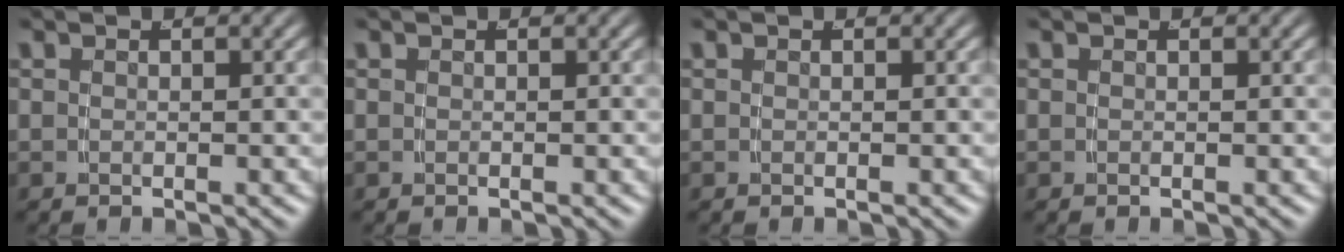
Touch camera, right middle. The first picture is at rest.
{"total": 0.0}
{"total": 1.3, "force": [-0.2, -1.2, -0.4], "torque": [0.018, -0.008, 0.006]}
{"total": 0.0}